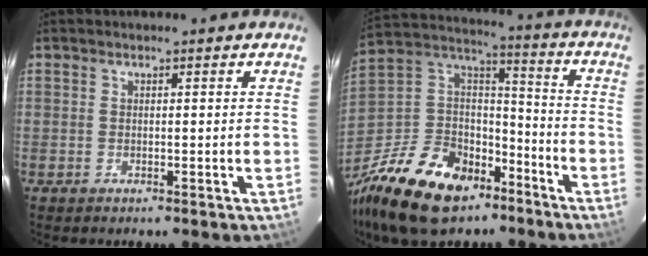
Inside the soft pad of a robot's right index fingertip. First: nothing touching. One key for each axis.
{"total": 25.5, "fx": -16.2, "fy": 14.5, "fz": 13.4, "tx": -0.305, "ty": 0.017, "tz": -0.260}